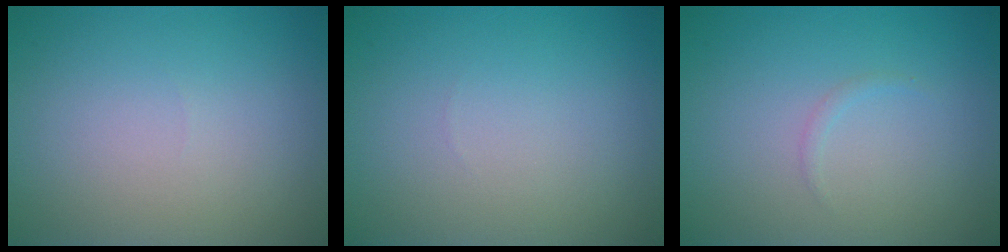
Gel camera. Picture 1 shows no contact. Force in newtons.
{"total": 0.0}
{"total": 0.5, "press": 0.5, "slide": 0.1}